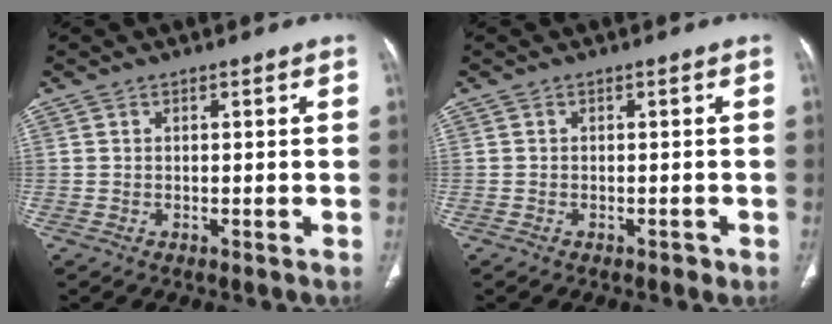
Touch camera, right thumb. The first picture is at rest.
{"total": 1.1, "force": [-0.7, 0.8, 0.4], "torque": [-0.003, 0.002, -0.010]}